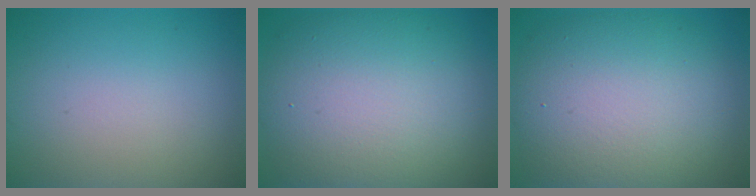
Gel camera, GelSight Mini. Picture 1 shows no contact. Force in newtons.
{"total": 11.9, "press": 11.9, "slide": 0.8}
{"total": 10.8, "press": 10.8, "slide": 1.0}